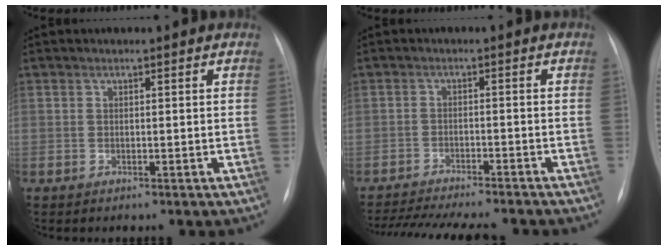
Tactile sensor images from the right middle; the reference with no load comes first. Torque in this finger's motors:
{"motor_torque": [1.05, -1.09, 0.15, 0.06]}